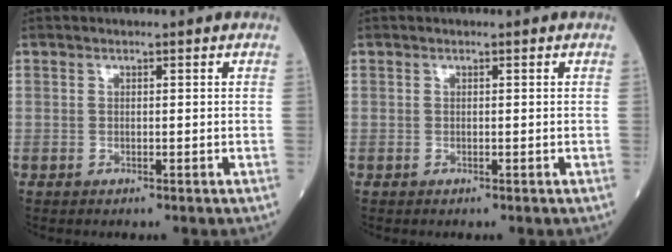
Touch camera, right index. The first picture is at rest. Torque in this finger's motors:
{"motor_torque": [0.05, -0.02, 0.00, -0.01]}